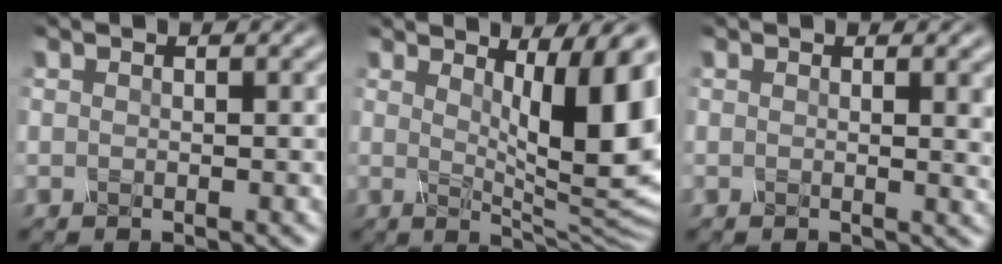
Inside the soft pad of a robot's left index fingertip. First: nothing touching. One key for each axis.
{"total": 9.8, "fx": 2.1, "fy": 2.3, "fz": 9.3, "tx": -0.131, "ty": -0.014, "tz": 0.041}
{"total": 2.7, "fx": 0.7, "fy": 0.9, "fz": 2.4, "tx": -0.022, "ty": -0.002, "tz": 0.010}